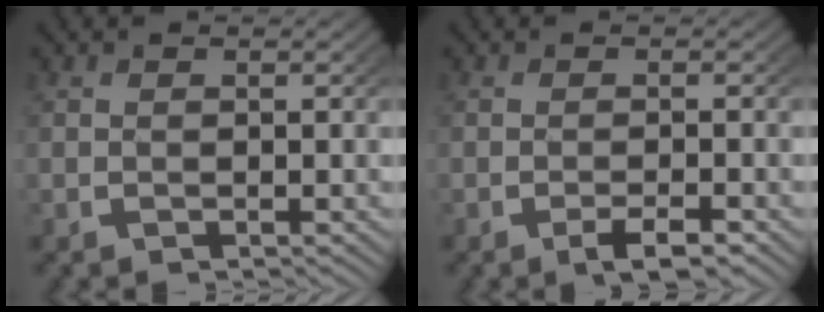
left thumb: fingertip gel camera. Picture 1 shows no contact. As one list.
[{"total": 2.2, "force": [-1.4, 0.6, 1.6], "torque": [-0.021, 0.003, -0.026]}]